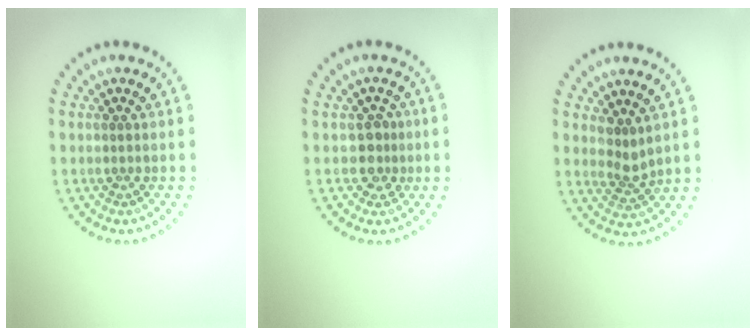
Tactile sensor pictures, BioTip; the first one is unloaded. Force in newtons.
{"total": 1.7, "press": 1.4, "slide": 1.0}
{"total": 1.9, "press": 1.4, "slide": 1.3}